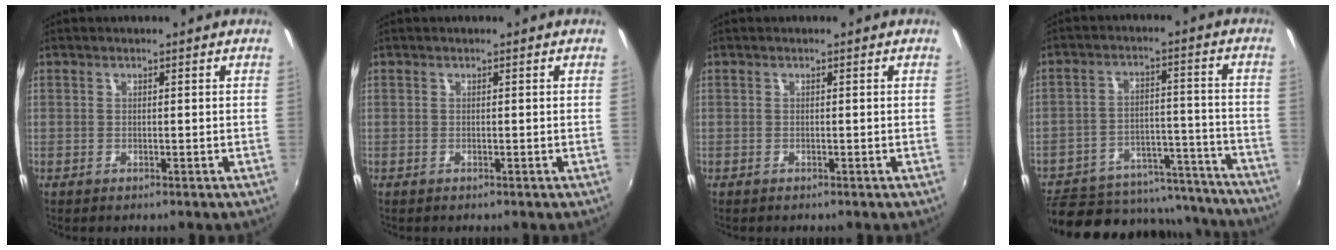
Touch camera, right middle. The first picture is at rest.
{"total": 0.0}
{"total": 0.0}
{"total": 21.6, "force": [-17.0, 10.4, 8.2], "torque": [-0.172, 0.025, -0.201]}